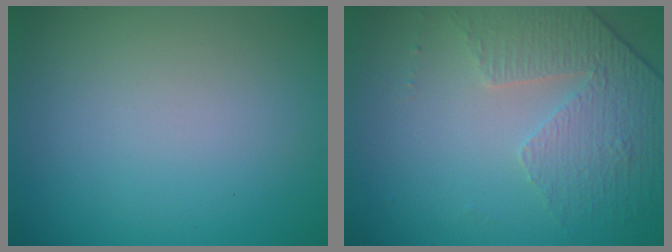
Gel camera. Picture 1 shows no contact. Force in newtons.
{"total": 4.7, "press": 3.3, "slide": 3.4}